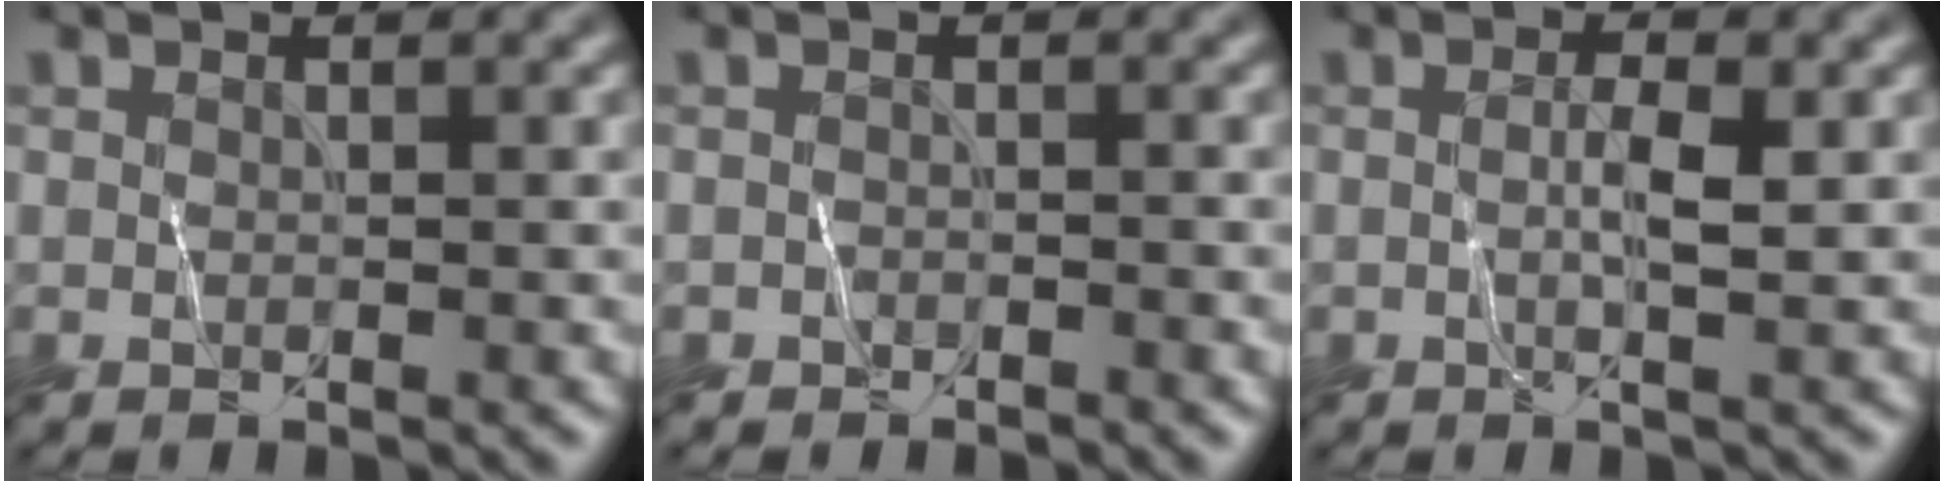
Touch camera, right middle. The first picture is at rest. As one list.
[{"total": 1.0, "force": [-1.0, 0.2, -0.1], "torque": [0.003, 0.004, -0.015]}, {"total": 1.5, "force": [0.0, 0.0, 1.5], "torque": [-0.029, 0.007, 0.000]}]